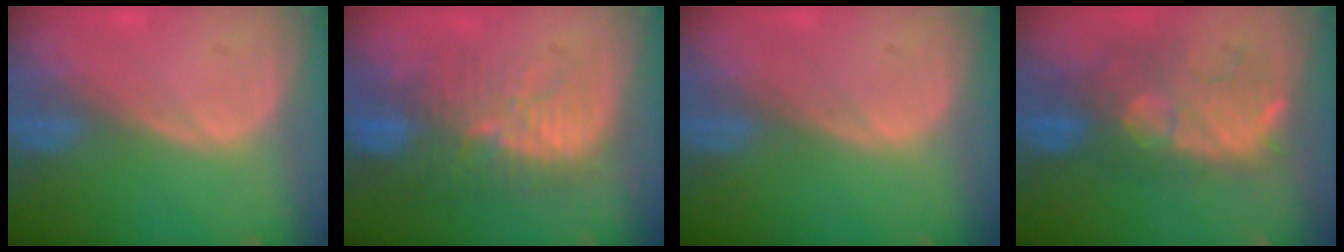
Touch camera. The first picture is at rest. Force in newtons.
{"total": 11.1, "press": 10.0, "slide": 4.6}
{"total": 0.0}
{"total": 9.4, "press": 9.2, "slide": 1.9}